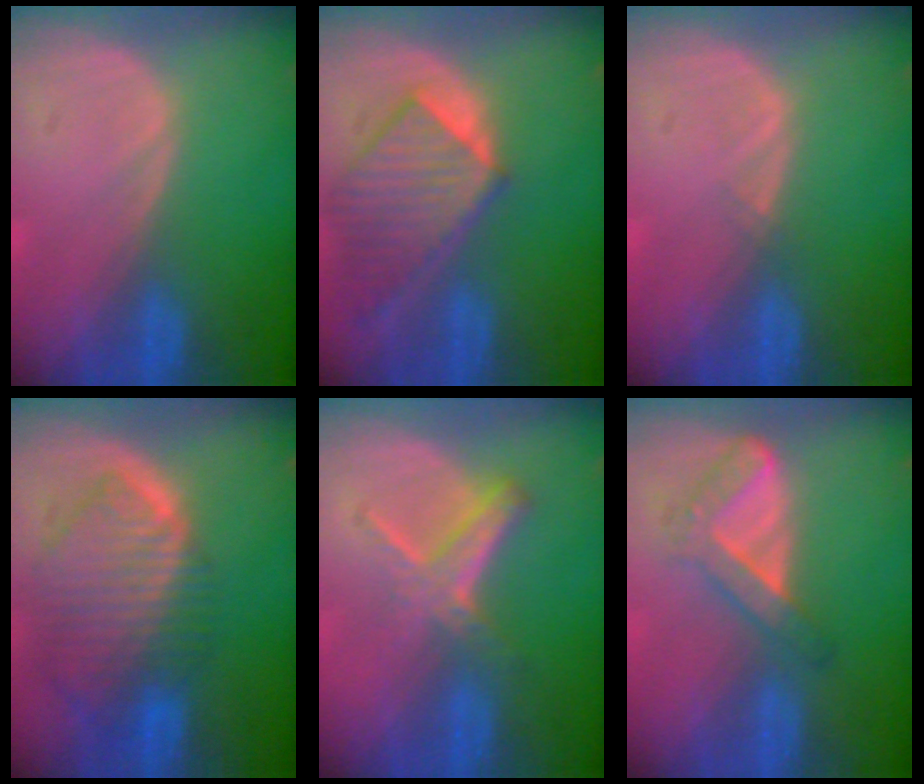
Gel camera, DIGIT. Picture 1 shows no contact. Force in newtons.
{"total": 8.5, "press": 7.8, "slide": 3.5}
{"total": 0.7, "press": 0.5, "slide": 0.4}
{"total": 9.9, "press": 8.4, "slide": 5.2}
{"total": 6.0, "press": 5.2, "slide": 3.1}
{"total": 5.4, "press": 4.7, "slide": 2.7}